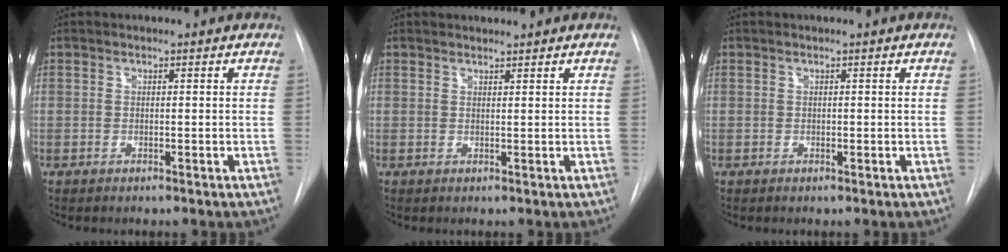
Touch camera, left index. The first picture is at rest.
{"total": 1.3, "force": [1.3, -0.1, 0.1], "torque": [-0.001, 0.007, 0.026]}
{"total": 0.0}